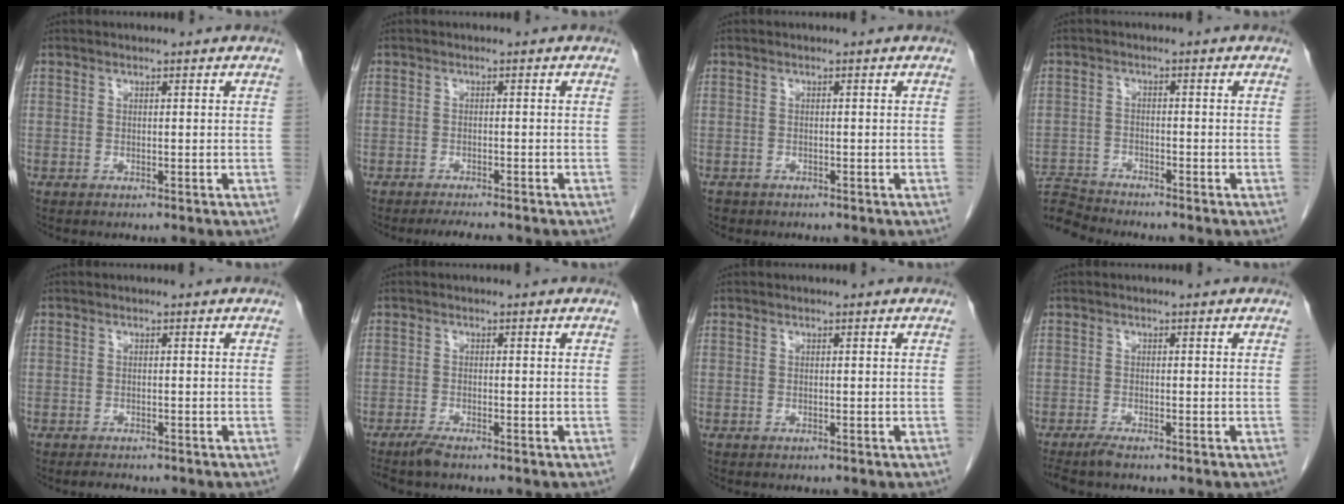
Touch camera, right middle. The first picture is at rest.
{"total": 3.5, "force": [-3.2, 0.1, 1.5], "torque": [-0.025, -0.011, -0.047]}
{"total": 1.3, "force": [-1.0, 0.8, 0.1], "torque": [-0.010, 0.001, -0.015]}
{"total": 5.7, "force": [-5.6, -0.4, -0.4], "torque": [0.006, 0.000, -0.107]}
{"total": 1.4, "force": [-1.3, 0.4, 0.4], "torque": [-0.016, -0.005, -0.017]}
{"total": 2.1, "force": [-1.7, 0.0, 1.1], "torque": [-0.028, -0.006, -0.035]}
{"total": 0.0}
{"total": 2.2, "force": [-1.8, -0.1, 1.1], "torque": [-0.026, -0.007, -0.036]}